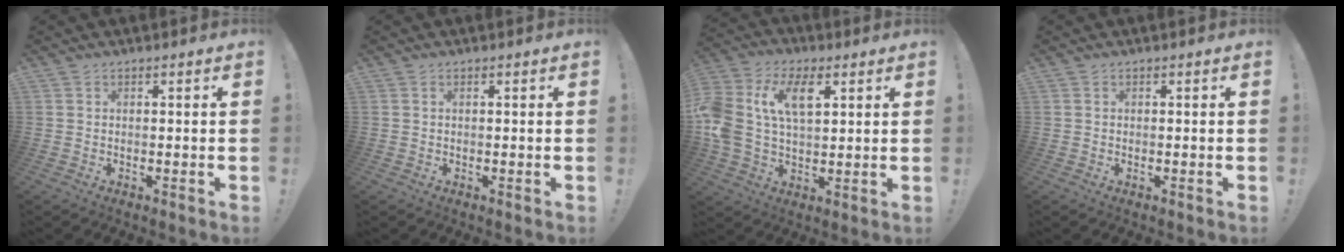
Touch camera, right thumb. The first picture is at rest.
{"total": 0.0}
{"total": 14.7, "force": [4.7, 9.0, 10.5], "torque": [-0.208, -0.008, 0.085]}
{"total": 0.0}